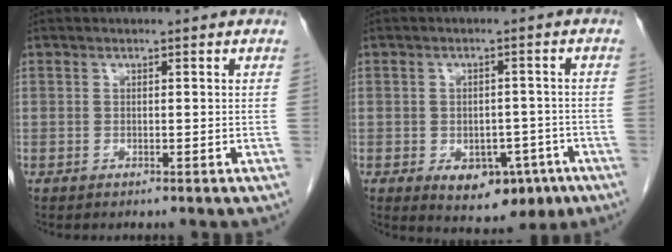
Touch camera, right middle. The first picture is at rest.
{"total": 8.4, "force": [-3.9, 5.2, 5.3], "torque": [-0.057, 0.006, -0.041]}